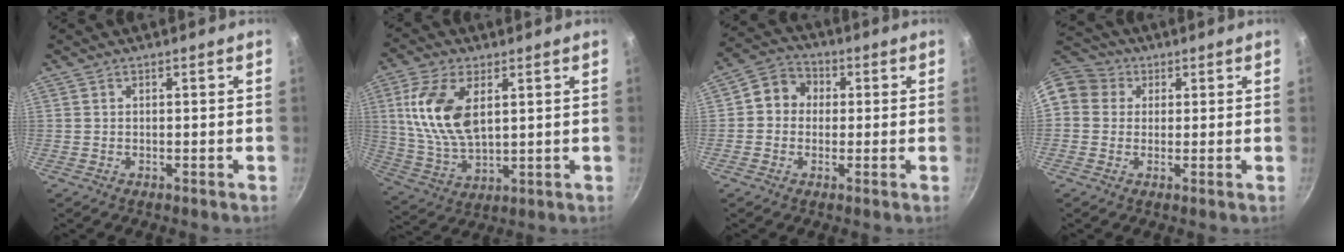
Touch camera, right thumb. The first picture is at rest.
{"total": 13.9, "force": [3.7, 7.3, 11.2], "torque": [-0.217, -0.014, 0.078]}
{"total": 6.9, "force": [0.5, 6.2, 3.0], "torque": [-0.021, 0.015, -0.012]}
{"total": 11.2, "force": [2.6, 9.8, 4.8], "torque": [-0.089, 0.029, 0.031]}